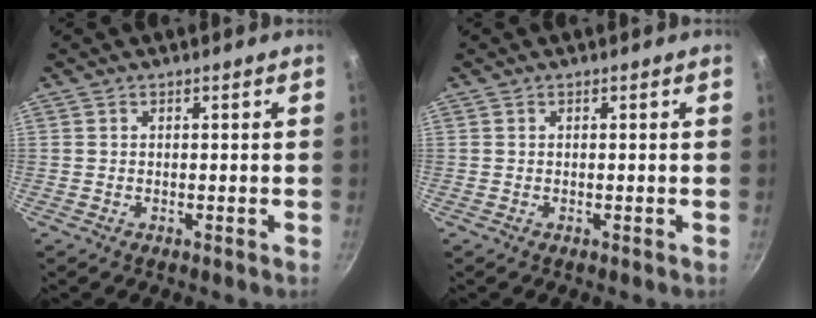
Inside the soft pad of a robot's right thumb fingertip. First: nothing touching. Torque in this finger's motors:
{"motor_torque": [-0.05, -0.05, 0.03, -0.03, 0.03]}